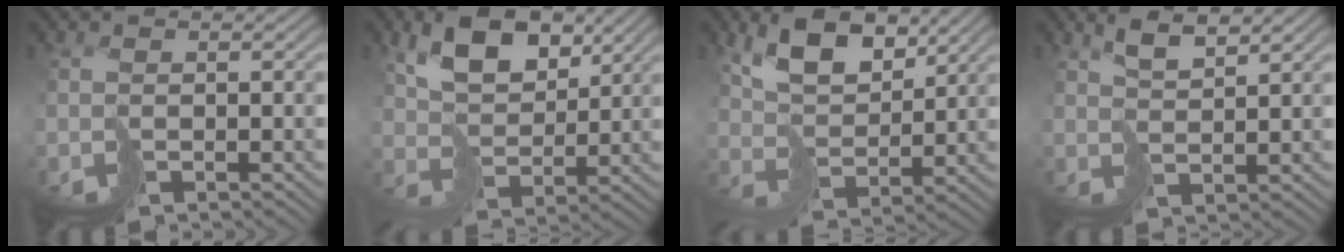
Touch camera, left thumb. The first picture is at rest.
{"total": 8.1, "force": [4.3, 4.6, 5.1], "torque": [-0.108, 0.001, 0.076]}
{"total": 8.3, "force": [4.9, 4.1, 5.3], "torque": [-0.116, 0.002, 0.094]}
{"total": 3.6, "force": [2.6, 0.8, 2.4], "torque": [-0.055, 0.004, 0.053]}